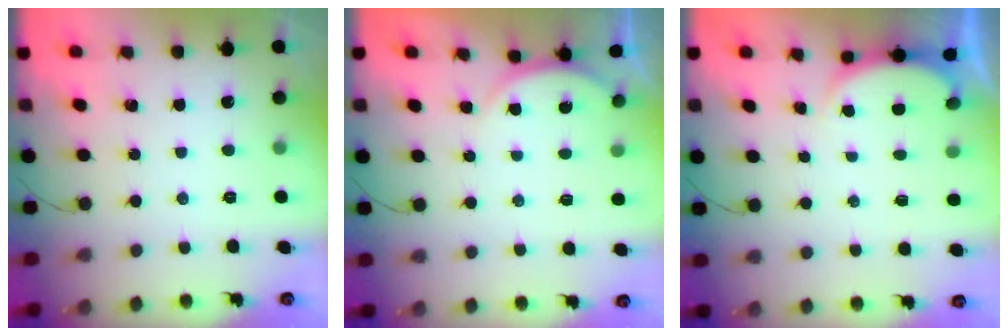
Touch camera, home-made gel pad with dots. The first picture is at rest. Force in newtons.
{"total": 3.9, "press": 3.9, "slide": 0.6}
{"total": 2.6, "press": 2.6, "slide": 0.6}